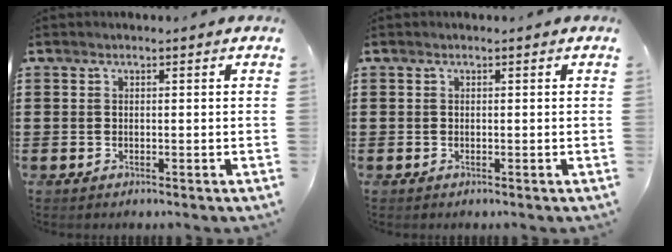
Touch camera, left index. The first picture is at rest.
{"total": 0.0}